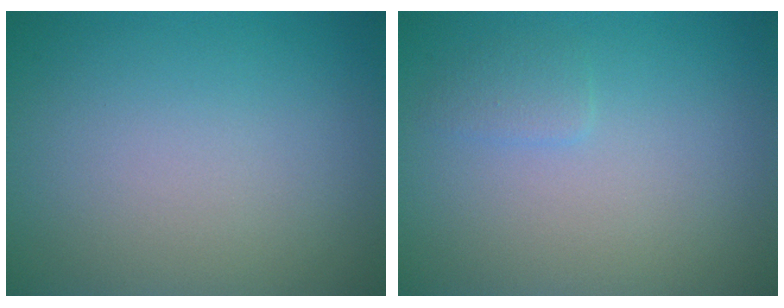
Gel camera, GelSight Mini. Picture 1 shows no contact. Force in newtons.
{"total": 1.0, "press": 1.0, "slide": 0.0}